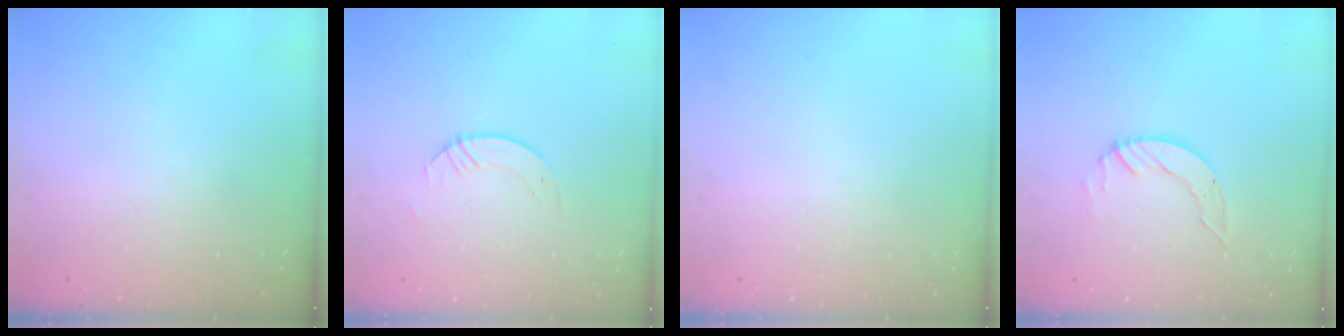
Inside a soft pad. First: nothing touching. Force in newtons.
{"total": 2.2, "press": 2.2, "slide": 0.2}
{"total": 0.0}
{"total": 5.4, "press": 5.4, "slide": 0.1}